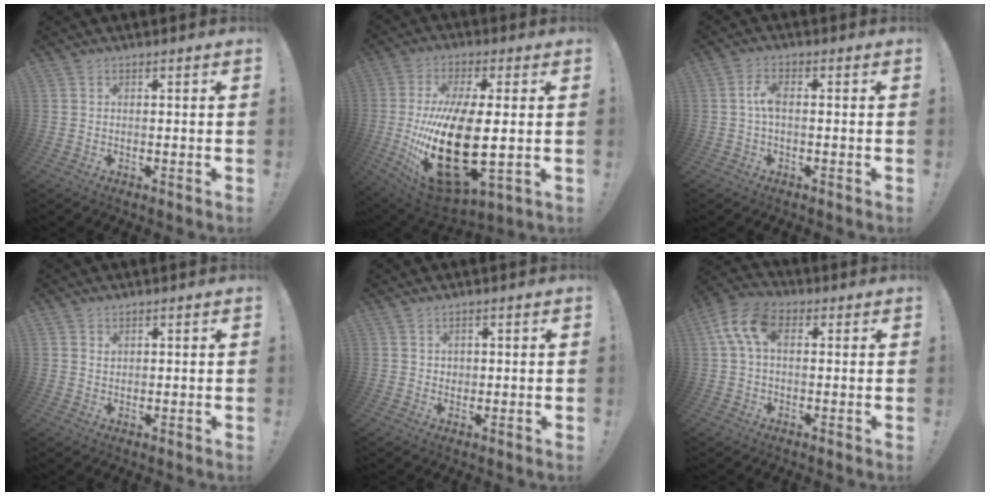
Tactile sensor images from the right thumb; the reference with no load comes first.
{"total": 25.8, "force": [-2.2, 10.9, 23.2], "torque": [-0.452, -0.022, -0.027]}
{"total": 4.4, "force": [-0.2, 1.8, 4.0], "torque": [-0.080, 0.009, -0.005]}
{"total": 1.3, "force": [0.9, 0.9, 0.2], "torque": [0.001, -0.004, 0.017]}
{"total": 1.6, "force": [1.1, 1.2, 0.2], "torque": [0.009, -0.007, 0.017]}
{"total": 10.8, "force": [2.7, 6.5, 8.2], "torque": [-0.172, 0.008, 0.053]}